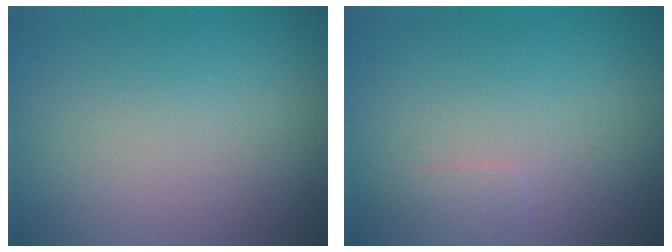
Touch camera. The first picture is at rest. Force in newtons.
{"total": 0.9, "press": 0.9, "slide": 0.0}